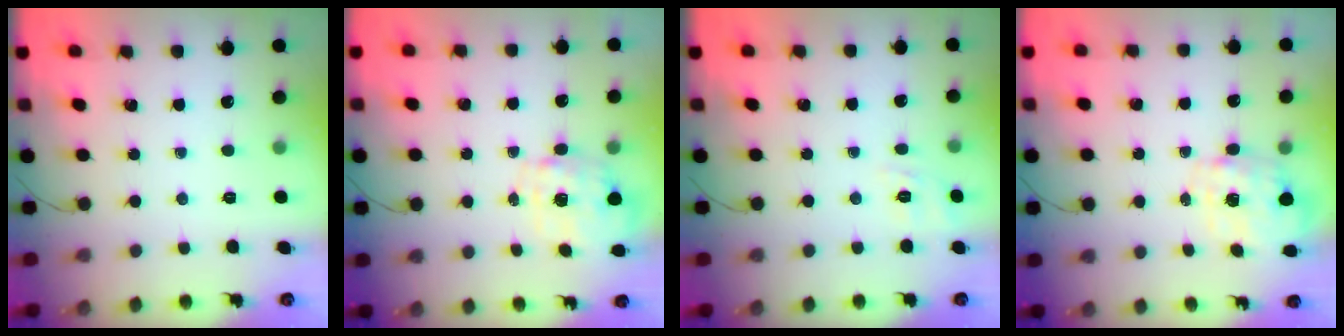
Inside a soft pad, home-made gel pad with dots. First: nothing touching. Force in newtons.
{"total": 2.8, "press": 2.7, "slide": 0.9}
{"total": 2.0, "press": 0.4, "slide": 1.9}
{"total": 2.8, "press": 2.7, "slide": 0.9}